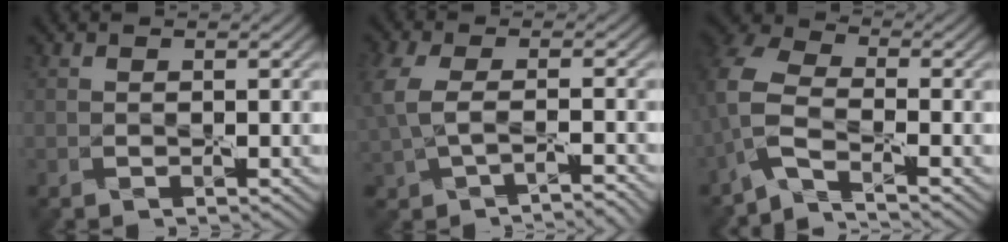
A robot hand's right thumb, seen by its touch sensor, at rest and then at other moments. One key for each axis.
{"total": 4.1, "fx": -0.9, "fy": 1.7, "fz": 3.6, "tx": -0.098, "ty": -0.006, "tz": -0.018}
{"total": 5.2, "fx": -2.9, "fy": 2.1, "fz": 3.8, "tx": -0.089, "ty": 0.012, "tz": -0.079}